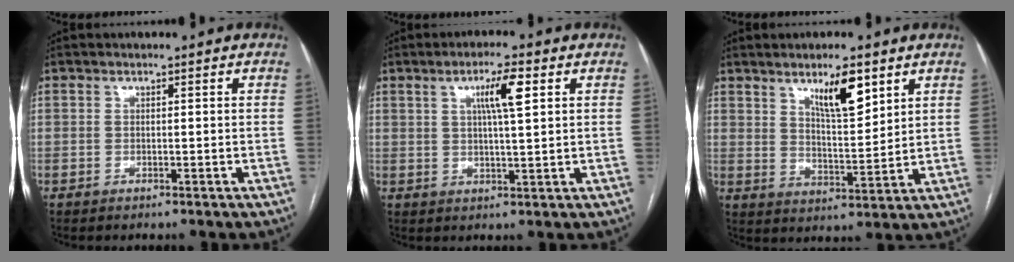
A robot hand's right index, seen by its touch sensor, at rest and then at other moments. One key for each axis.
{"total": 5.9, "fx": 2.3, "fy": 0.6, "fz": 5.4, "tx": -0.096, "ty": 0.003, "tz": 0.038}
{"total": 8.3, "fx": 4.9, "fy": 1.9, "fz": 6.4, "tx": -0.114, "ty": -0.007, "tz": 0.088}